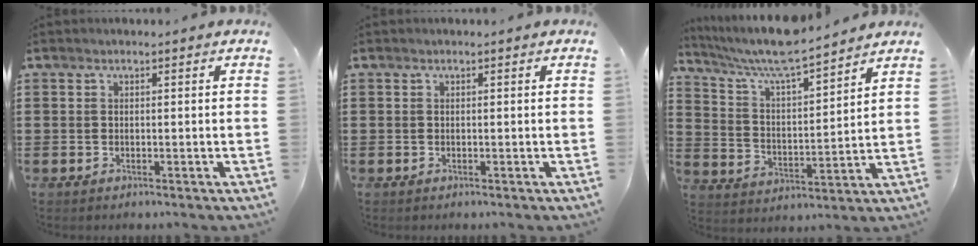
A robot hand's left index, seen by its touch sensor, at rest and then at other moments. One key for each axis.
{"total": 0.0}
{"total": 7.9, "fx": 7.1, "fy": 0.6, "fz": 3.5, "tx": -0.095, "ty": -0.034, "tz": 0.120}